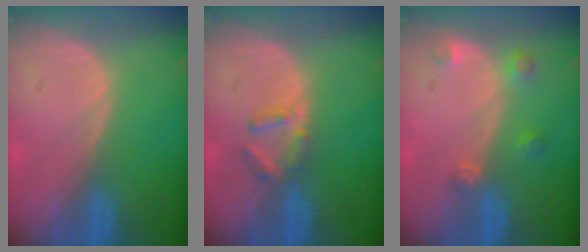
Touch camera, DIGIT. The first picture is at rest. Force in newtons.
{"total": 3.0, "press": 3.0, "slide": 0.4}
{"total": 2.7, "press": 2.7, "slide": 0.3}